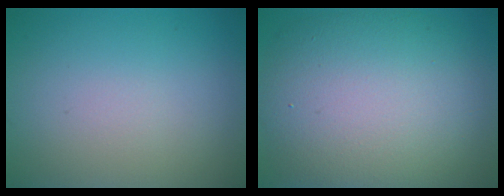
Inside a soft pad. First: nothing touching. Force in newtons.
{"total": 12.1, "press": 12.1, "slide": 0.6}